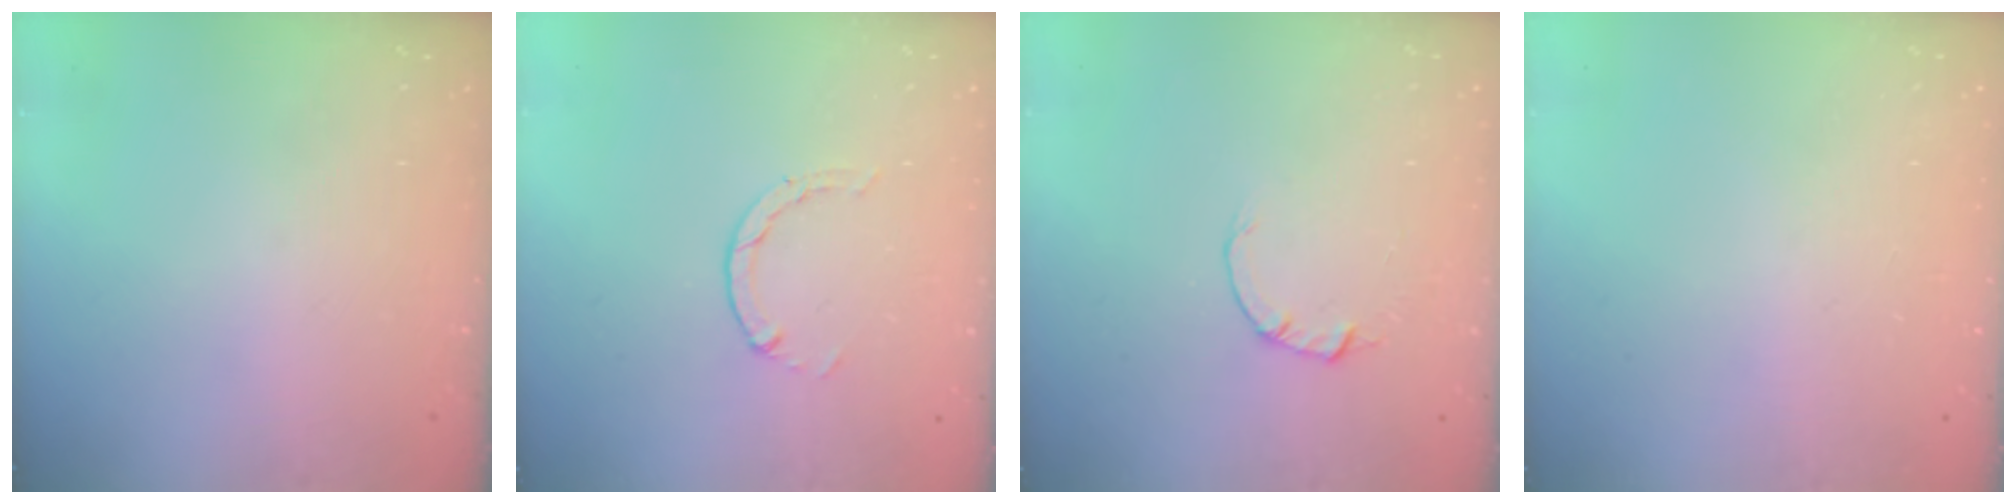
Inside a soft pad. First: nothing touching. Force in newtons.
{"total": 0.6, "press": 0.6, "slide": 0.2}
{"total": 2.0, "press": 2.0, "slide": 0.3}
{"total": 2.2, "press": 2.2, "slide": 0.1}